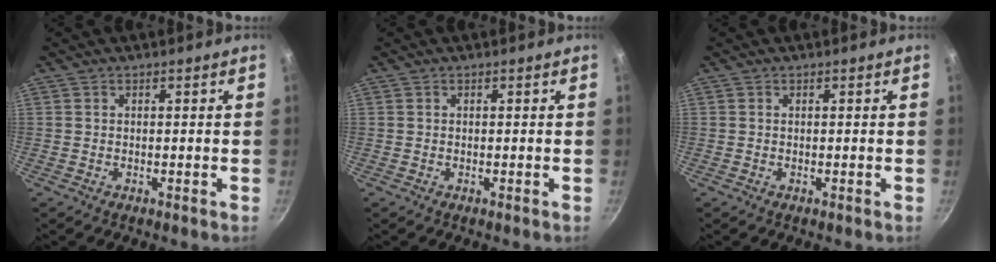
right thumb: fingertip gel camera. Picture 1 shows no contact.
{"total": 0.0}
{"total": 0.0}